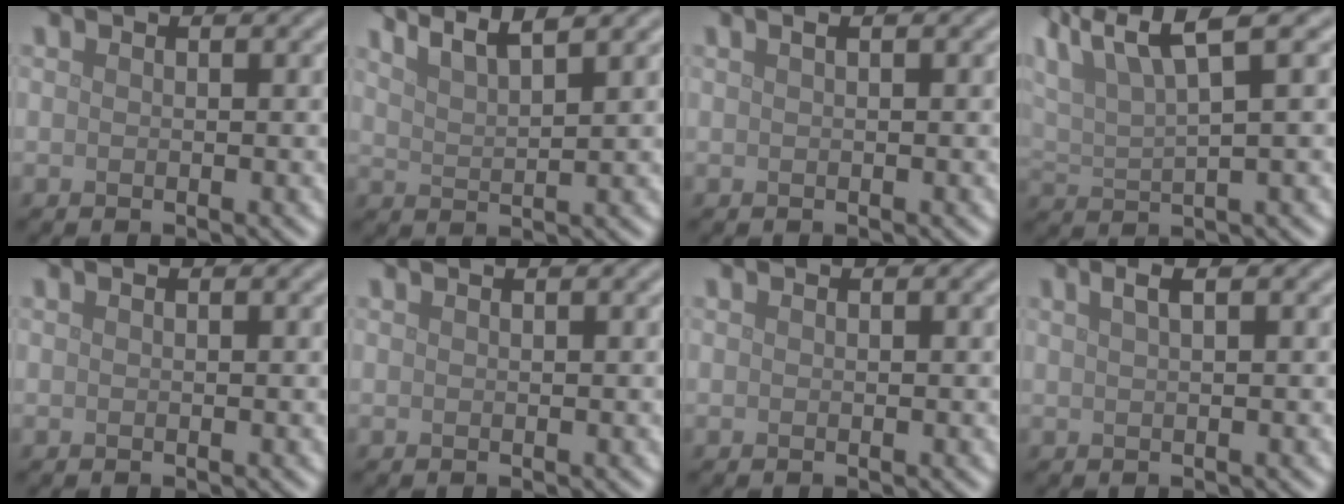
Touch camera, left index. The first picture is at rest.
{"total": 5.1, "force": [4.2, 1.0, 2.8], "torque": [-0.029, 0.026, 0.042]}
{"total": 0.9, "force": [0.4, 0.3, 0.8], "torque": [-0.012, 0.005, 0.003]}
{"total": 6.8, "force": [4.2, 1.6, 5.1], "torque": [-0.094, 0.021, 0.078]}
{"total": 0.0}
{"total": 1.0, "force": [0.7, 0.3, 0.7], "torque": [-0.009, 0.002, 0.004]}
{"total": 0.0}
{"total": 1.9, "force": [0.9, 0.7, 1.6], "torque": [-0.021, 0.005, 0.011]}